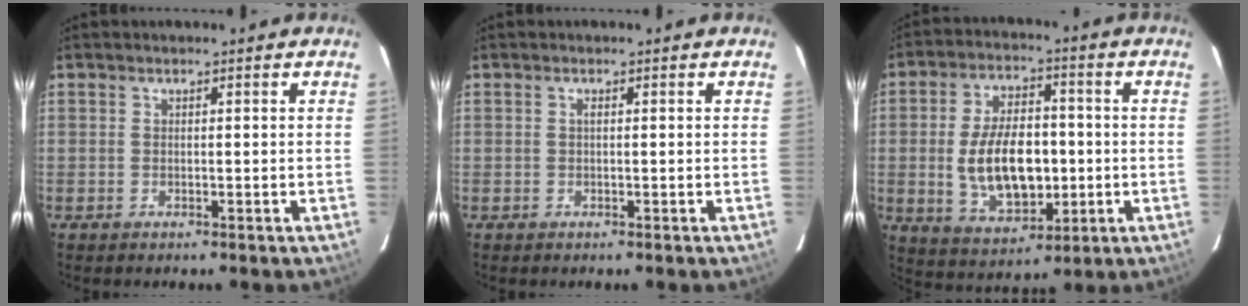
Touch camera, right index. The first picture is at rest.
{"total": 0.5, "force": [0.1, 0.0, 0.5], "torque": [-0.009, 0.003, -0.001]}
{"total": 14.3, "force": [-1.3, 7.9, 11.8], "torque": [-0.229, 0.002, -0.005]}